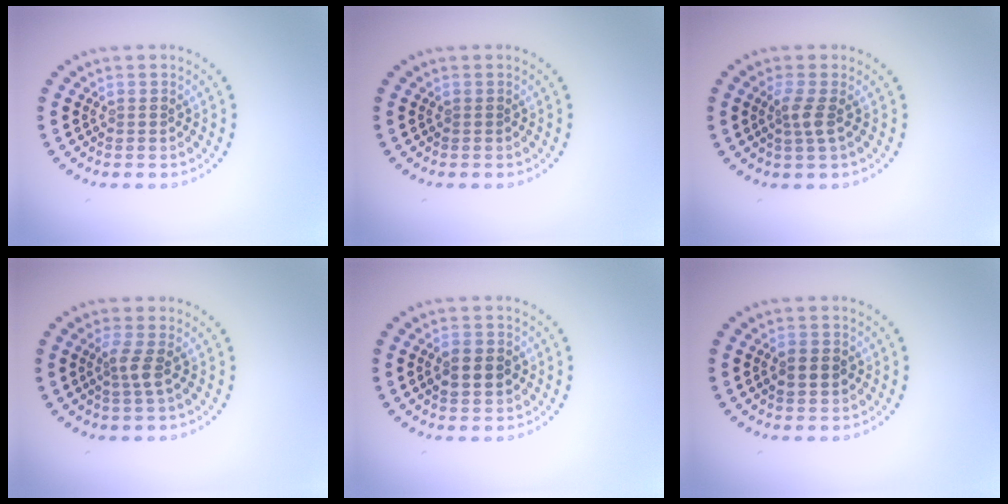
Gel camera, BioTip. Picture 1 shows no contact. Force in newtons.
{"total": 0.0}
{"total": 1.7, "press": 1.4, "slide": 1.0}
{"total": 1.9, "press": 1.4, "slide": 1.3}
{"total": 3.2, "press": 3.2, "slide": 0.1}
{"total": 2.6, "press": 2.5, "slide": 0.1}